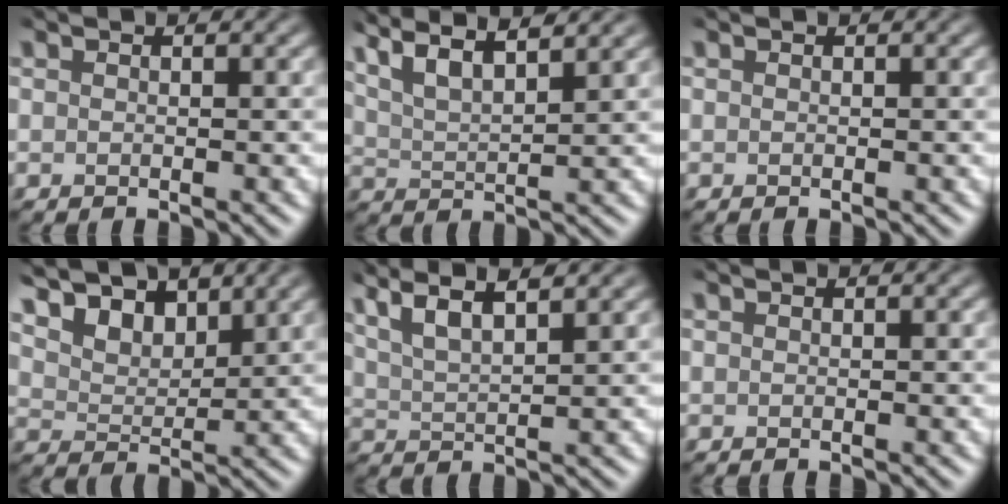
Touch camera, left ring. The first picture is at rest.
{"total": 8.1, "force": [5.8, 2.4, 5.1], "torque": [-0.092, 0.033, 0.072]}
{"total": 0.0}
{"total": 7.2, "force": [5.2, 3.6, 3.4], "torque": [-0.097, 0.012, 0.087]}
{"total": 5.7, "force": [3.8, 1.5, 4.0], "torque": [-0.073, 0.031, 0.049]}
{"total": 0.0}